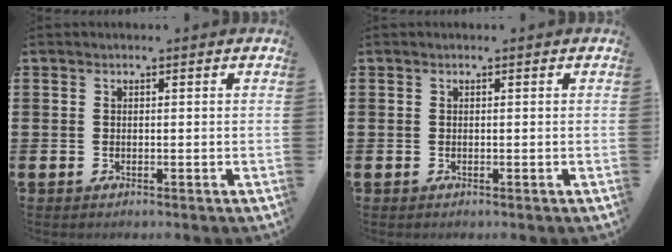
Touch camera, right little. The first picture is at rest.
{"total": 0.0}